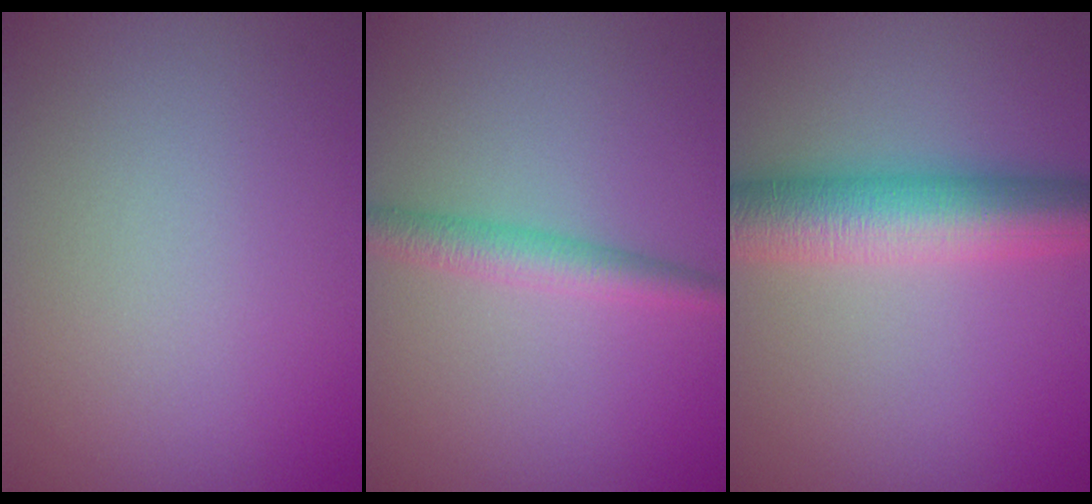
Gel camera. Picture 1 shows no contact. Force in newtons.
{"total": 2.7, "press": 2.7, "slide": 0.0}
{"total": 7.6, "press": 7.6, "slide": 0.1}